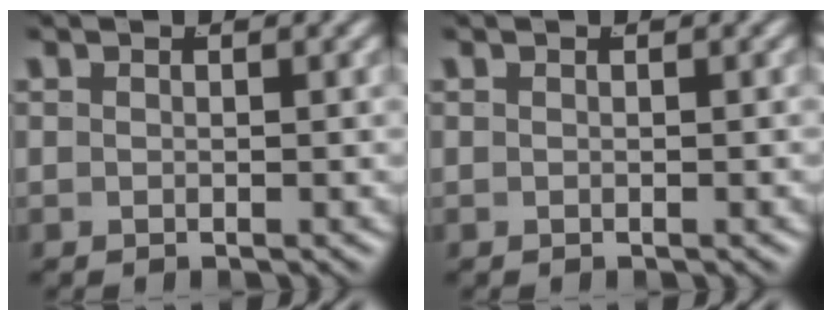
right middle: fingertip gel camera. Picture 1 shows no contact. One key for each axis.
{"total": 0.0}